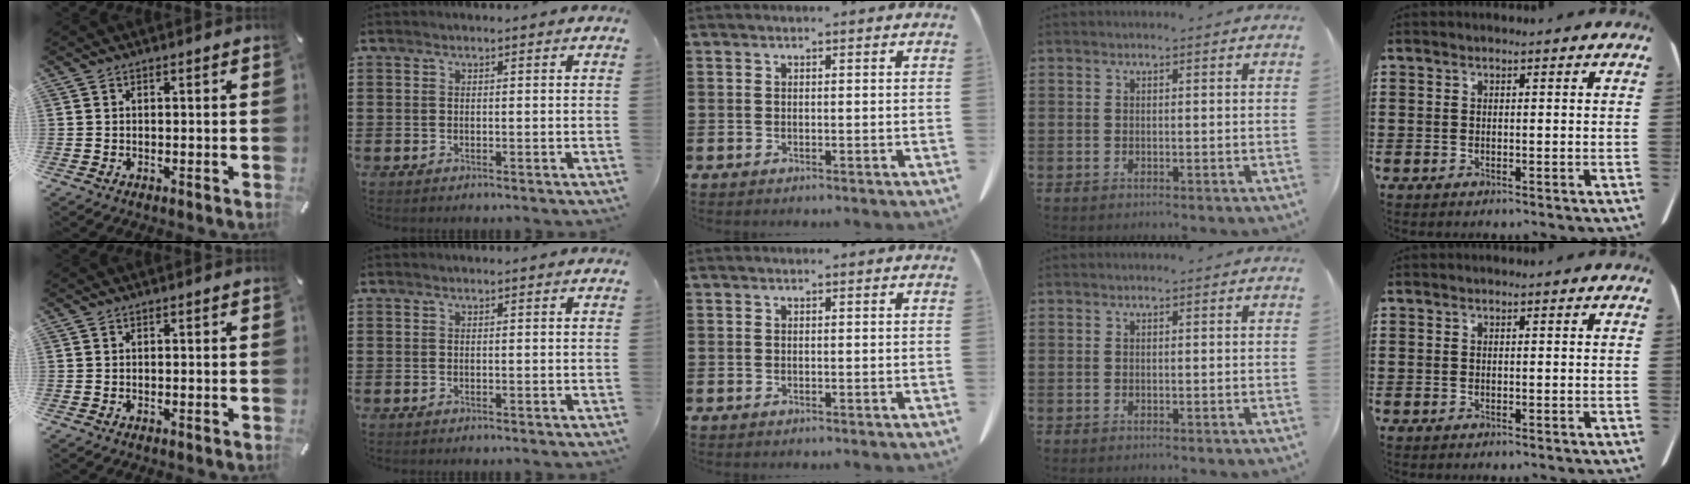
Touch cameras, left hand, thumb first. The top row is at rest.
{}